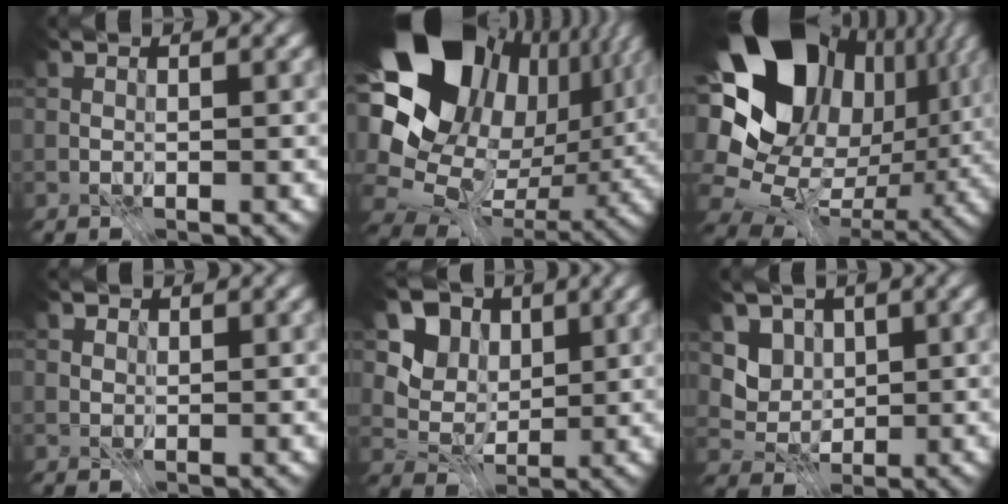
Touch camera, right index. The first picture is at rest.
{"total": 19.9, "force": [4.9, 14.5, 12.7], "torque": [-0.252, -0.028, 0.113]}
{"total": 19.1, "force": [3.3, 13.5, 13.1], "torque": [-0.221, -0.031, 0.085]}
{"total": 1.1, "force": [0.5, 1.0, 0.4], "torque": [-0.009, -0.009, 0.017]}
{"total": 5.9, "force": [1.7, 4.8, 3.0], "torque": [-0.052, -0.010, 0.007]}
{"total": 2.9, "force": [0.5, 2.6, 1.1], "torque": [-0.023, -0.009, -0.002]}